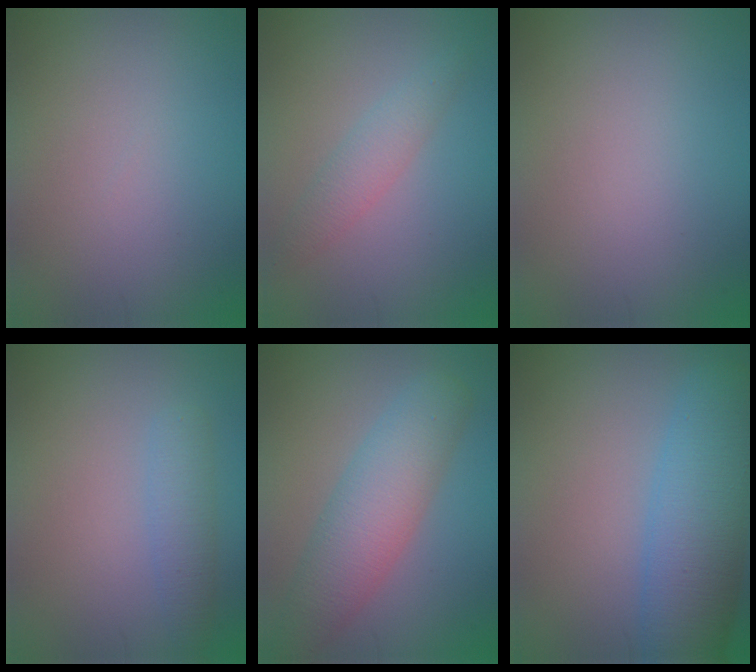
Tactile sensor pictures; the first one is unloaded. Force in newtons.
{"total": 2.2, "press": 2.2, "slide": 0.2}
{"total": 0.0}
{"total": 2.2, "press": 2.2, "slide": 0.1}
{"total": 5.6, "press": 5.6, "slide": 0.3}
{"total": 7.8, "press": 7.8, "slide": 0.5}